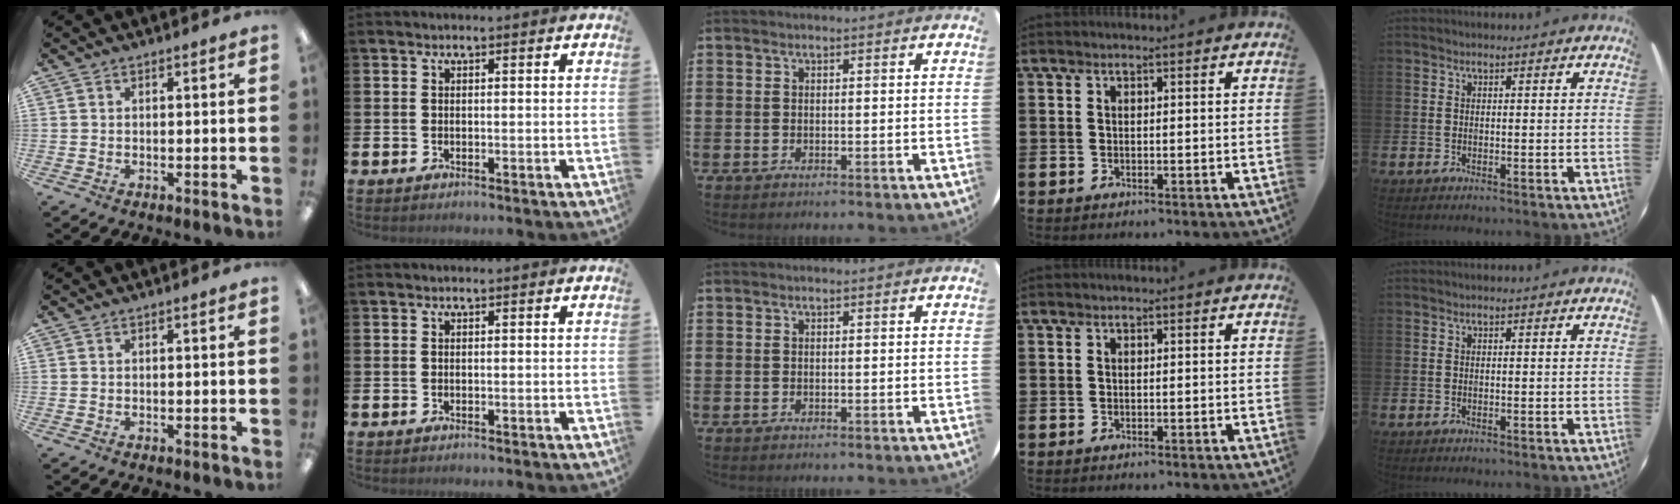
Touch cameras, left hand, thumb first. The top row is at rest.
{}